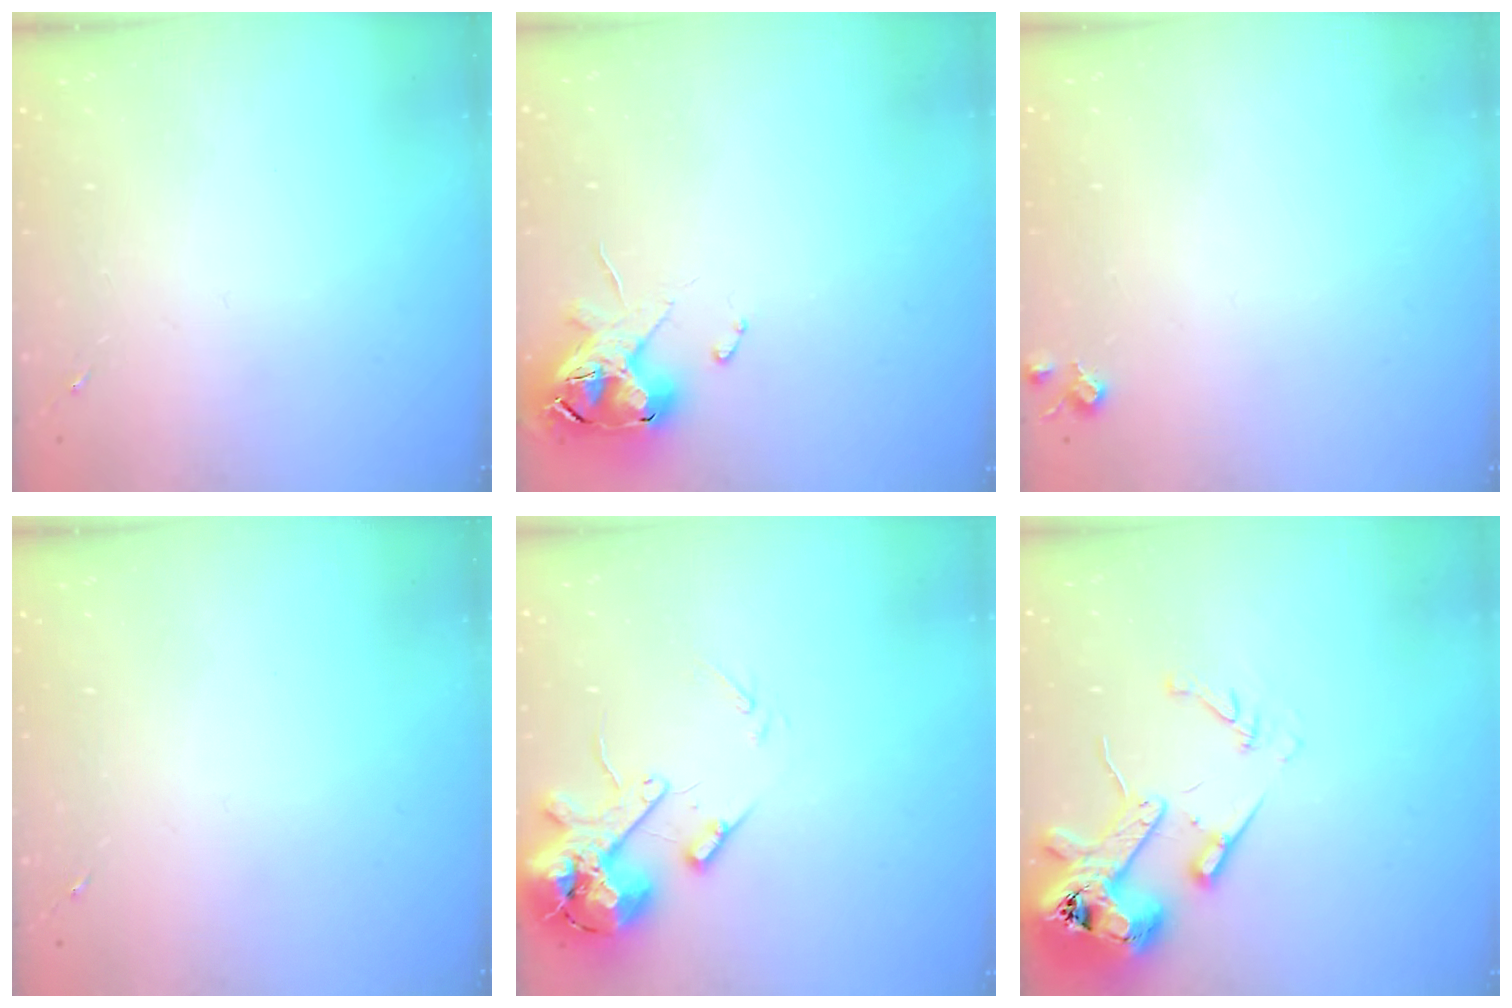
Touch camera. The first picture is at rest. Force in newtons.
{"total": 11.5, "press": 11.4, "slide": 1.5}
{"total": 5.7, "press": 5.6, "slide": 0.9}
{"total": 0.0}
{"total": 14.0, "press": 13.8, "slide": 2.4}
{"total": 15.1, "press": 15.0, "slide": 2.1}